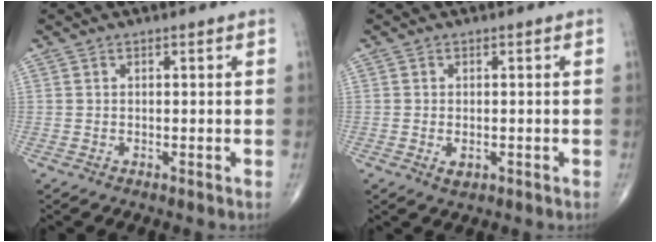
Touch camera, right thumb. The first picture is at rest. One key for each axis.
{"total": 1.9, "fx": -0.5, "fy": 1.1, "fz": 1.5, "tx": -0.024, "ty": -0.003, "tz": -0.006}